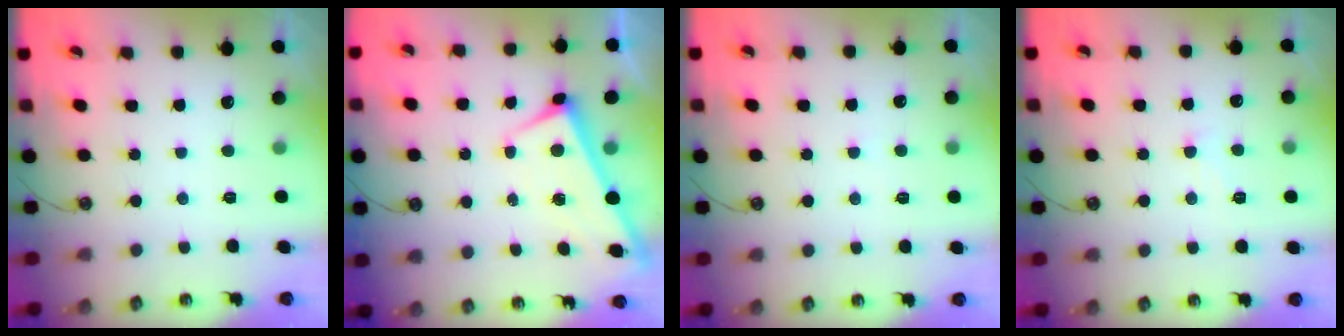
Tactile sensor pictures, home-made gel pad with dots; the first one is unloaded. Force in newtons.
{"total": 1.0, "press": 1.0, "slide": 0.0}
{"total": 2.3, "press": 2.3, "slide": 0.2}
{"total": 0.8, "press": 0.5, "slide": 0.6}